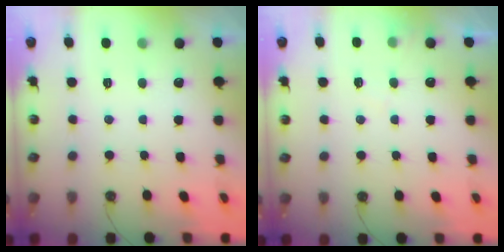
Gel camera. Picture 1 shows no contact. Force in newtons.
{"total": 5.0, "press": 4.9, "slide": 0.7}